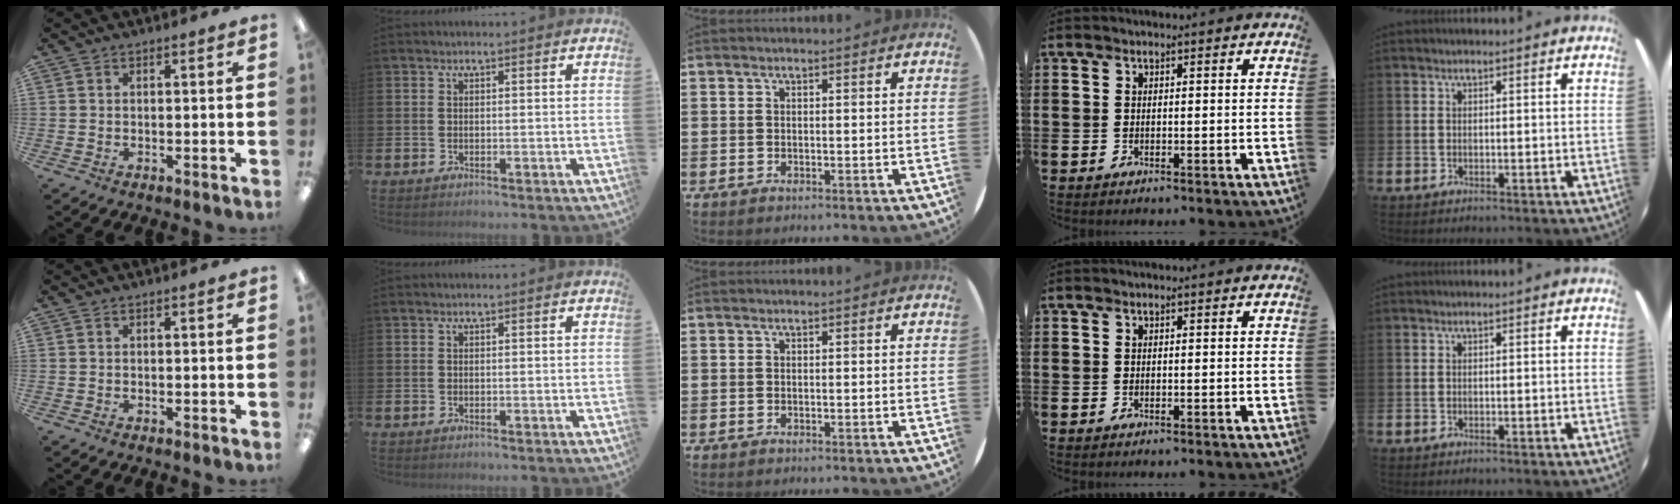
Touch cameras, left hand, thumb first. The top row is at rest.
{}